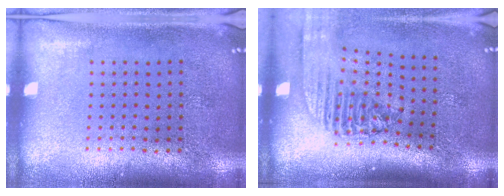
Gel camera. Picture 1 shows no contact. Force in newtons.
{"total": 2.1, "press": 1.7, "slide": 1.3}